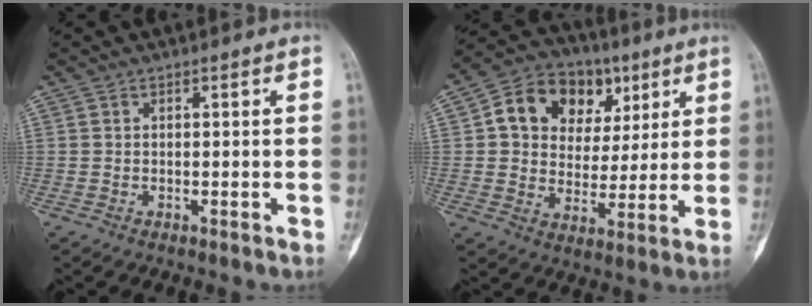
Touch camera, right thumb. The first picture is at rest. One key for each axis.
{"total": 15.8, "fx": 5.7, "fy": 12.3, "fz": 8.2, "tx": -0.087, "ty": 0.008, "tz": 0.092}